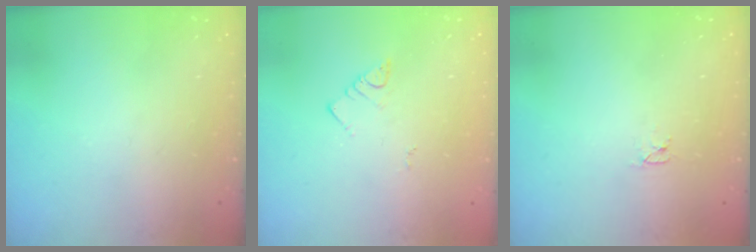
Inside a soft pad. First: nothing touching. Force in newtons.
{"total": 3.1, "press": 3.1, "slide": 0.5}
{"total": 2.6, "press": 2.6, "slide": 0.3}